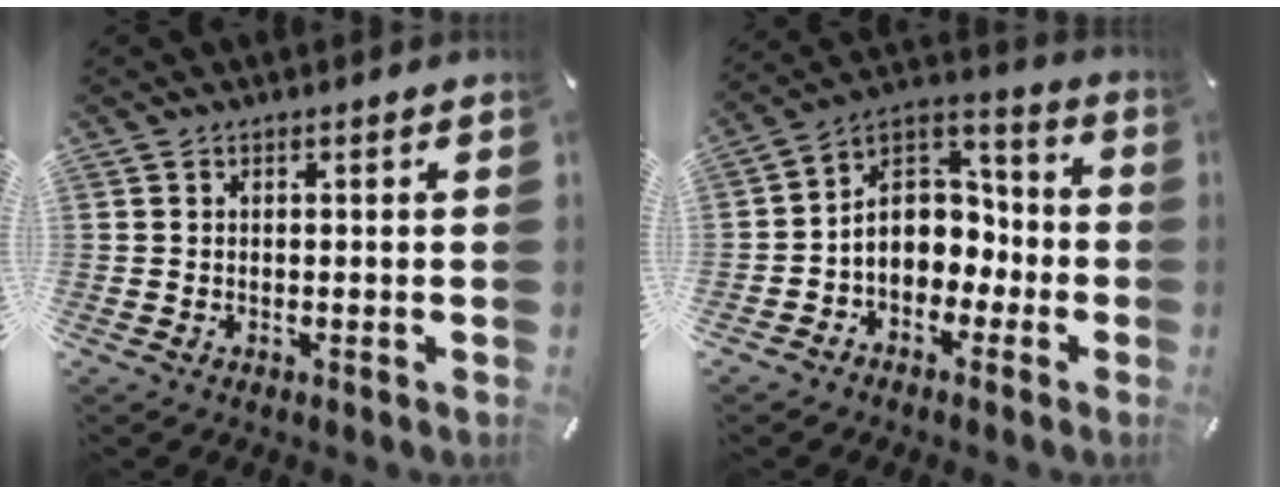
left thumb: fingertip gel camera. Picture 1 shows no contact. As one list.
[{"total": 9.9, "force": [-2.1, 8.7, 4.1], "torque": [-0.067, 0.003, -0.036]}]